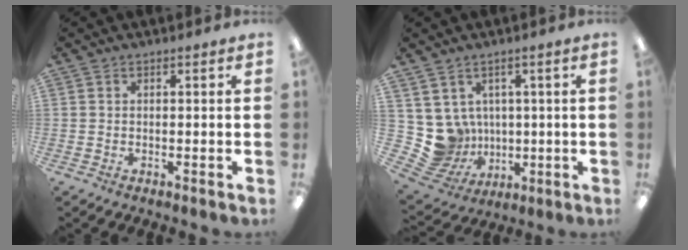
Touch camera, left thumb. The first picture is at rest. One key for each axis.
{"total": 8.2, "fx": 1.8, "fy": 7.9, "fz": 1.3, "tx": -0.077, "ty": -0.026, "tz": 0.046}